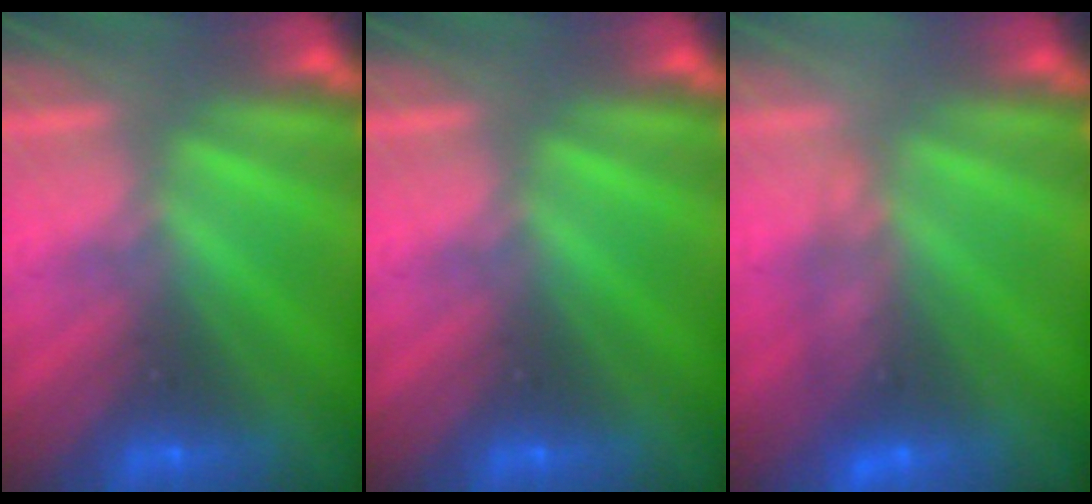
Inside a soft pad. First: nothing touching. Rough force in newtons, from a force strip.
{"total": 0.0}
{"total": 4.2}